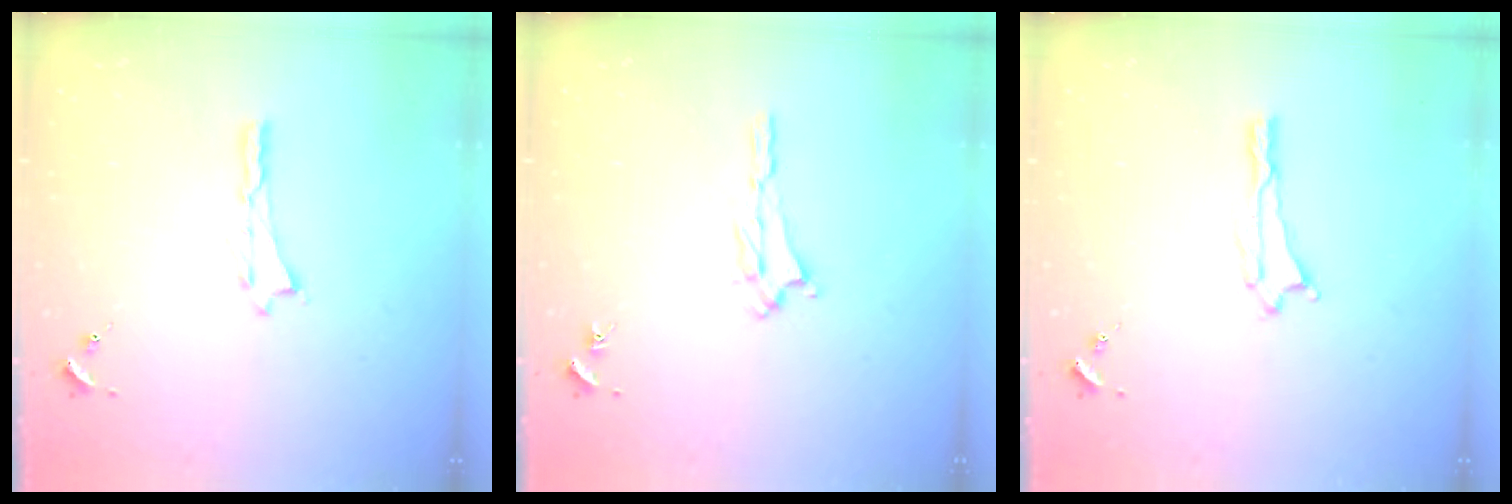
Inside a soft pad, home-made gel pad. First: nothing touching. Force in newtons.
{"total": 1.2, "press": 1.1, "slide": 0.5}
{"total": 0.0}